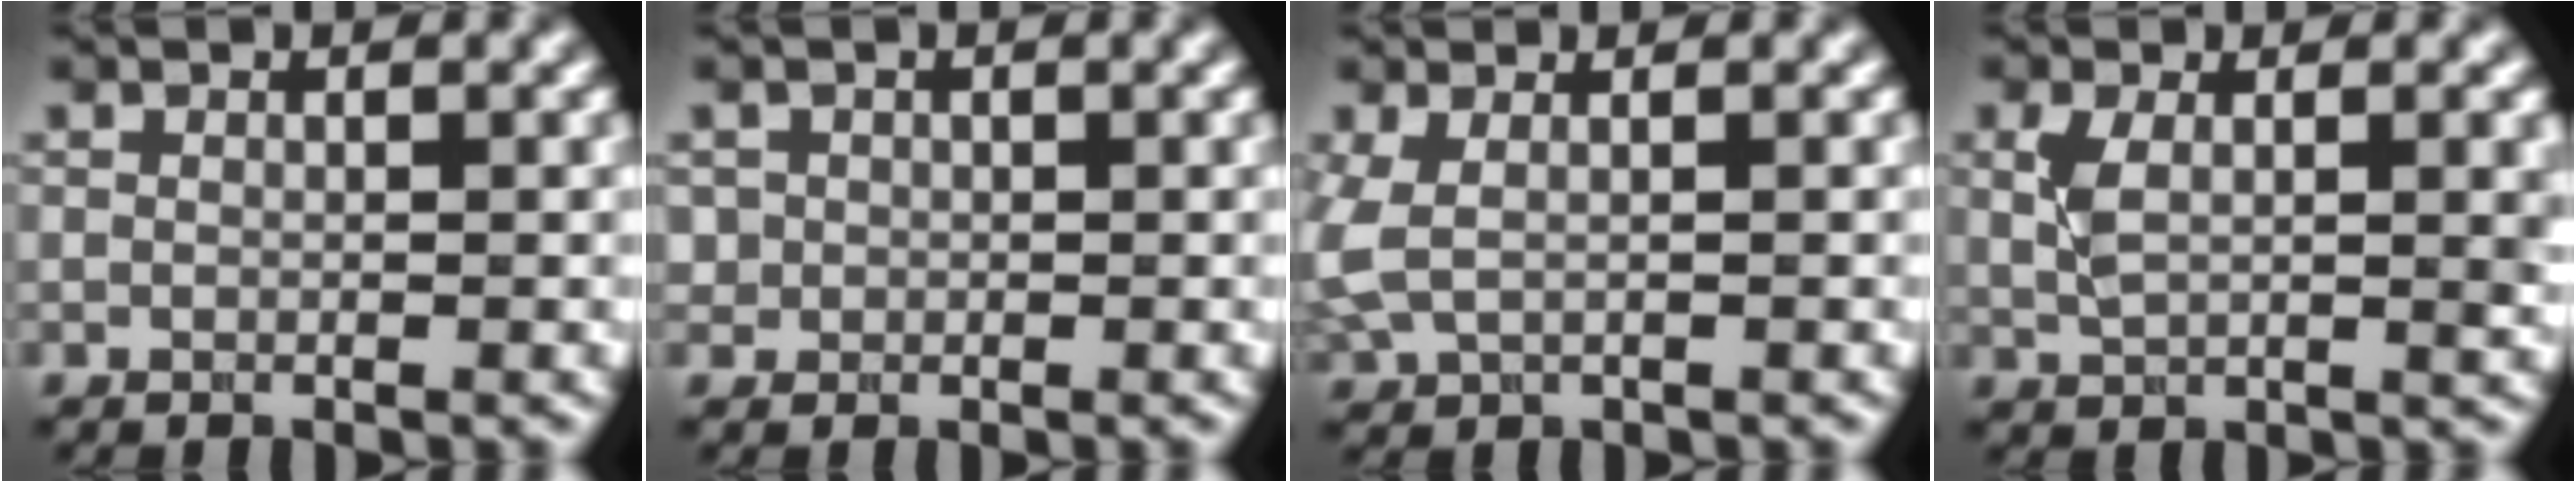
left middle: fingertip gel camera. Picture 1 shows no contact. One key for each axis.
{"total": 1.3, "fx": 0.1, "fy": 1.3, "fz": 0.1, "tx": 0.008, "ty": -0.003, "tz": 0.005}
{"total": 1.9, "fx": 0.4, "fy": 0.8, "fz": 1.7, "tx": -0.047, "ty": 0.001, "tz": 0.005}
{"total": 3.7, "fx": 0.8, "fy": 1.3, "fz": 3.3, "tx": -0.070, "ty": -0.003, "tz": 0.017}